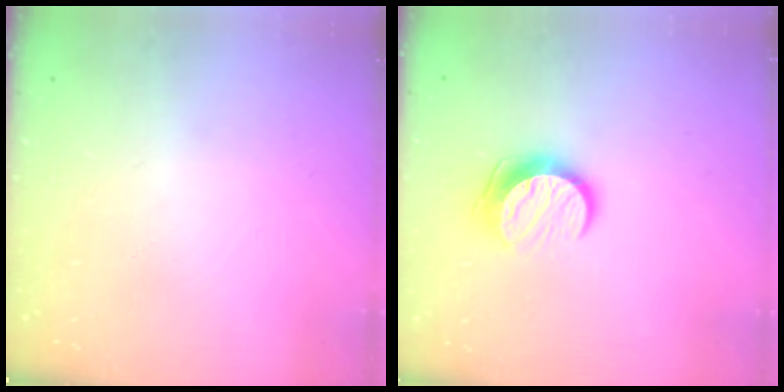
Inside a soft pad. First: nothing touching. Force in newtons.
{"total": 10.2, "press": 10.2, "slide": 0.6}